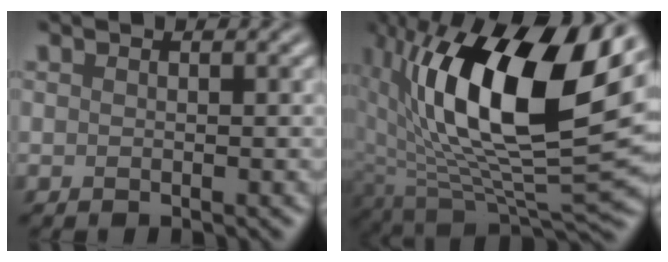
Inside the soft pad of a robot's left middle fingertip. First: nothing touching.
{"total": 15.7, "force": [4.4, 7.2, 13.3], "torque": [-0.226, -0.002, 0.075]}